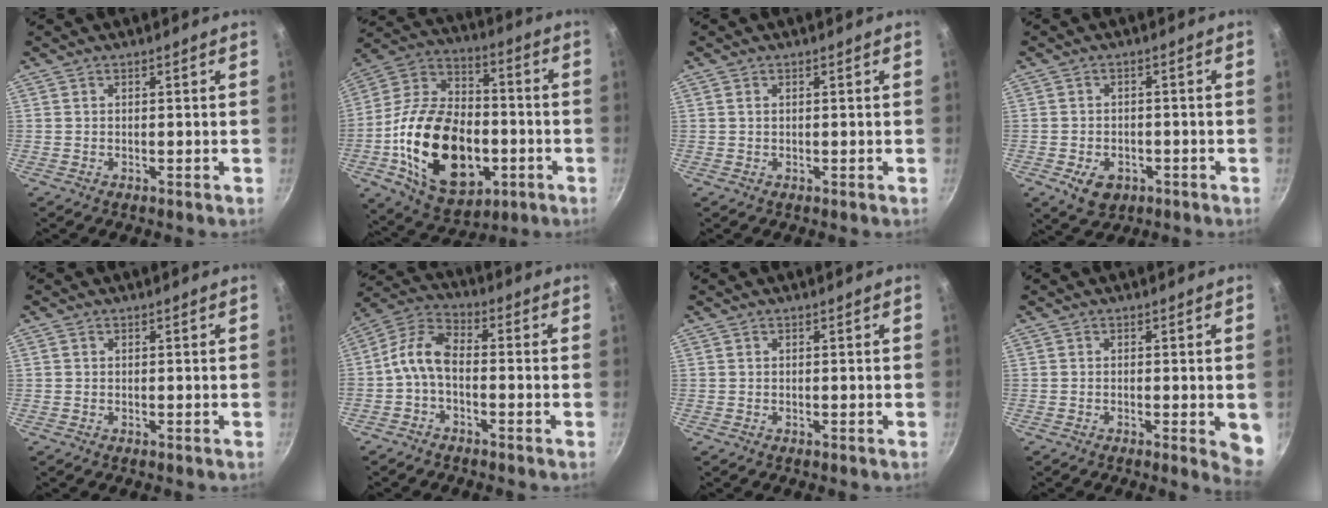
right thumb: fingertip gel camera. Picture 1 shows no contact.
{"total": 26.8, "force": [-5.9, 17.0, 19.9], "torque": [-0.327, 0.036, -0.096]}
{"total": 0.6, "force": [0.2, 0.4, 0.4], "torque": [-0.009, 0.001, 0.004]}
{"total": 5.9, "force": [-2.4, 4.2, 3.4], "torque": [-0.044, 0.010, -0.027]}
{"total": 0.0}
{"total": 8.2, "force": [-2.3, 4.1, 6.7], "torque": [-0.145, 0.041, -0.060]}
{"total": 0.0}
{"total": 4.5, "force": [-0.9, 1.2, 4.2], "torque": [-0.037, -0.003, -0.011]}